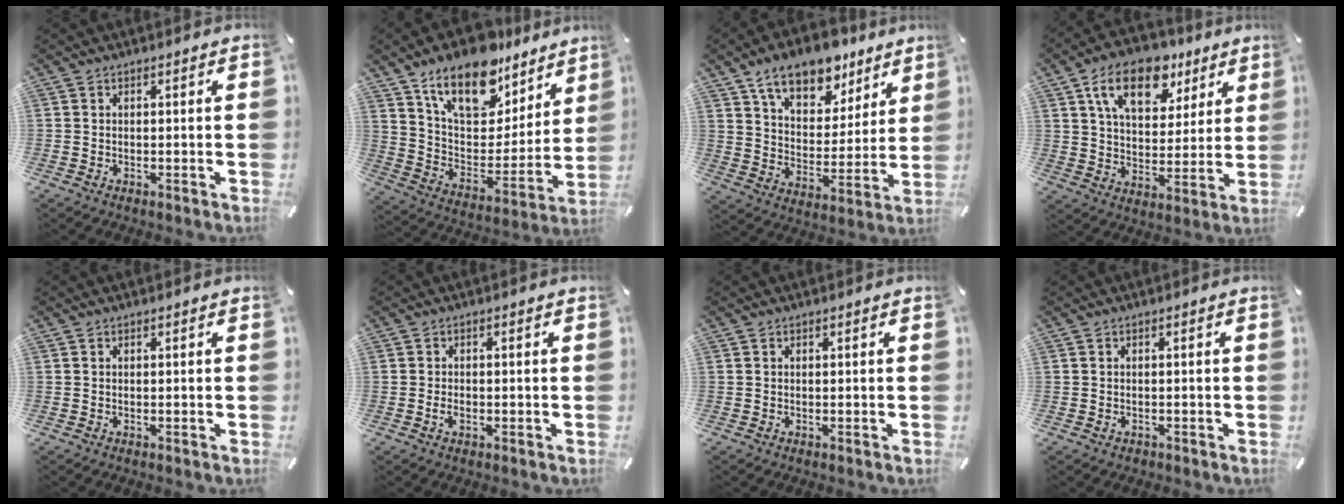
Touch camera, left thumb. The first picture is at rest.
{"total": 18.8, "force": [14.2, 9.3, 8.1], "torque": [-0.137, -0.100, 0.251]}
{"total": 14.3, "force": [10.6, 7.6, 5.7], "torque": [-0.094, -0.063, 0.191]}
{"total": 15.3, "force": [8.8, 9.0, 8.8], "torque": [-0.146, -0.026, 0.155]}
{"total": 0.0}
{"total": 1.7, "force": [-0.6, 1.0, 1.2], "torque": [-0.029, 0.000, -0.014]}
{"total": 0.0}
{"total": 0.6, "force": [-0.3, 0.5, 0.1], "torque": [-0.001, 0.004, -0.009]}